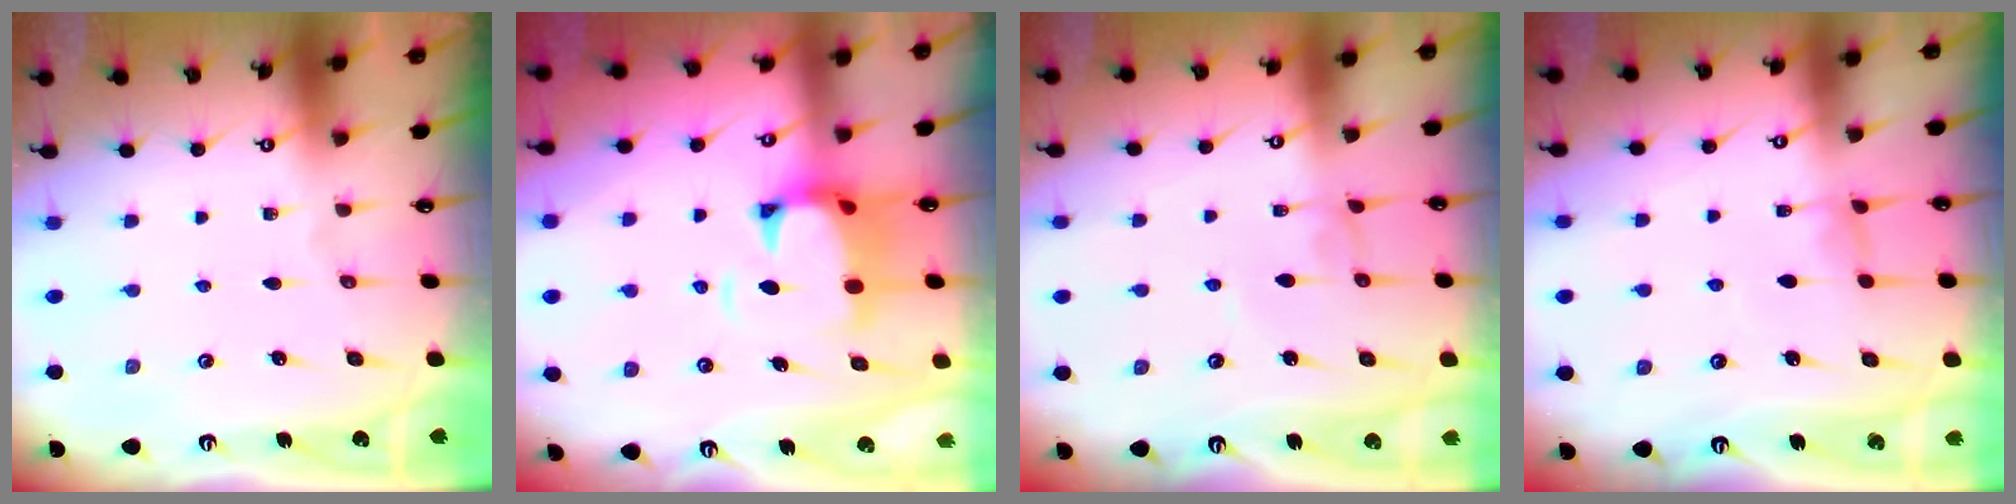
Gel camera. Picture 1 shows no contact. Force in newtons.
{"total": 3.3, "press": 3.0, "slide": 1.2}
{"total": 1.1, "press": 1.1, "slide": 0.2}
{"total": 1.5, "press": 1.5, "slide": 0.4}